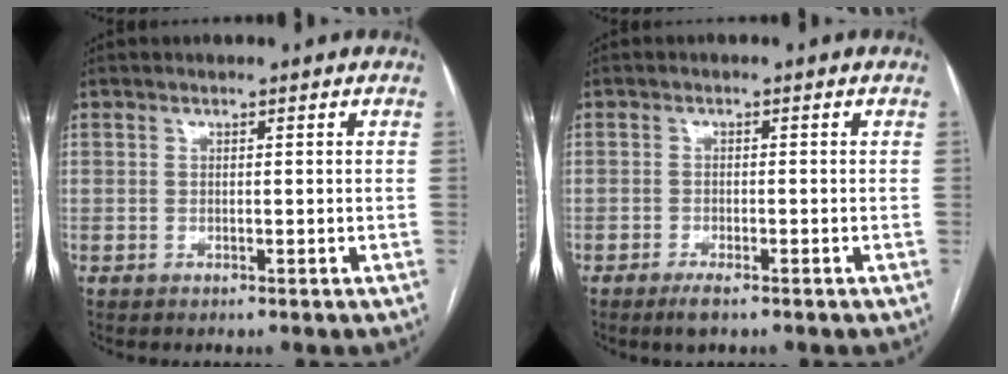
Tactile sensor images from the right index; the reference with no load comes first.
{"total": 2.3, "force": [-1.6, 0.4, 1.6], "torque": [-0.032, -0.004, -0.029]}